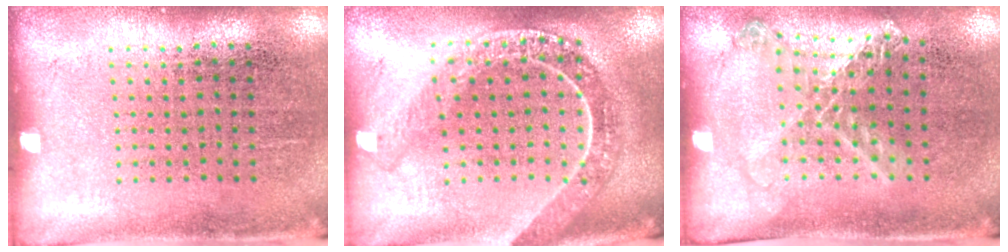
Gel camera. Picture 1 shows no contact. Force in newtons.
{"total": 2.2, "press": 1.8, "slide": 1.2}
{"total": 1.1, "press": 1.1, "slide": 0.0}